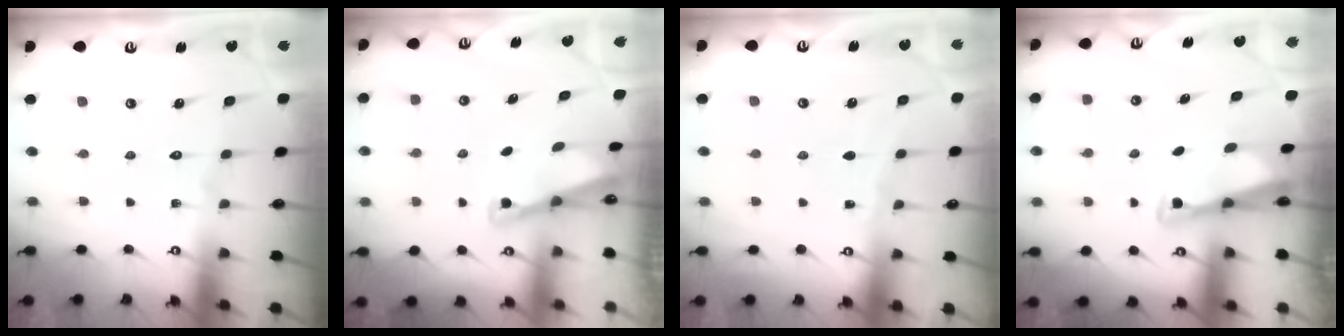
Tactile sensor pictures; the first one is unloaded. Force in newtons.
{"total": 2.0, "press": 2.0, "slide": 0.3}
{"total": 2.5, "press": 2.5, "slide": 0.4}
{"total": 2.7, "press": 2.7, "slide": 0.3}